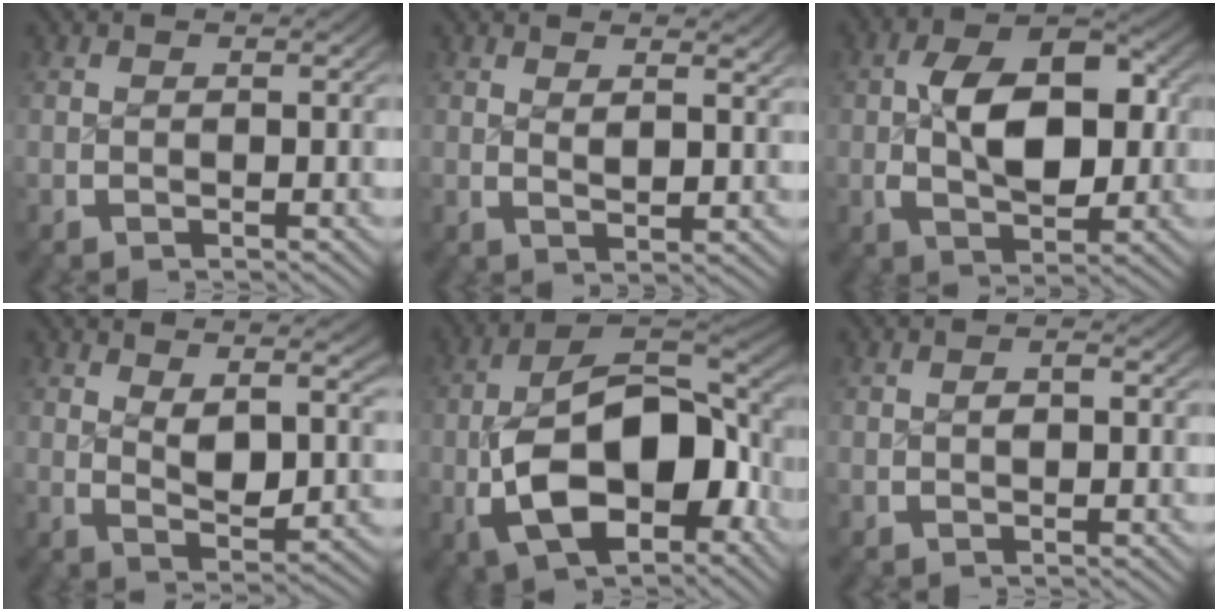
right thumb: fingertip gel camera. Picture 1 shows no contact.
{"total": 2.0, "force": [1.6, 0.5, 1.1], "torque": [-0.014, -0.008, 0.032]}
{"total": 9.3, "force": [-0.4, 5.7, 7.4], "torque": [-0.141, -0.022, 0.006]}
{"total": 4.2, "force": [2.1, 2.0, 3.1], "torque": [-0.042, -0.014, 0.036]}
{"total": 15.1, "force": [-2.1, 8.9, 12.0], "torque": [-0.215, -0.034, -0.015]}
{"total": 0.8, "force": [-0.1, 0.4, 0.6], "torque": [-0.011, -0.002, 0.000]}